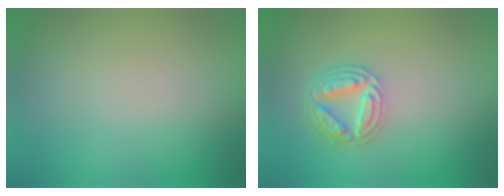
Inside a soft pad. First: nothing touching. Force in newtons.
{"total": 4.3, "press": 3.3, "slide": 2.8}